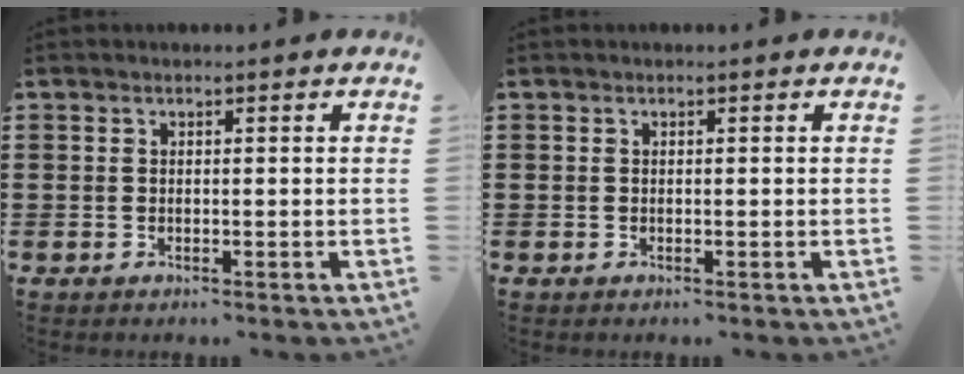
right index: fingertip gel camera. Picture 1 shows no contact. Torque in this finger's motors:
{"motor_torque": [-0.17, 0.18, 0.00, 0.00]}